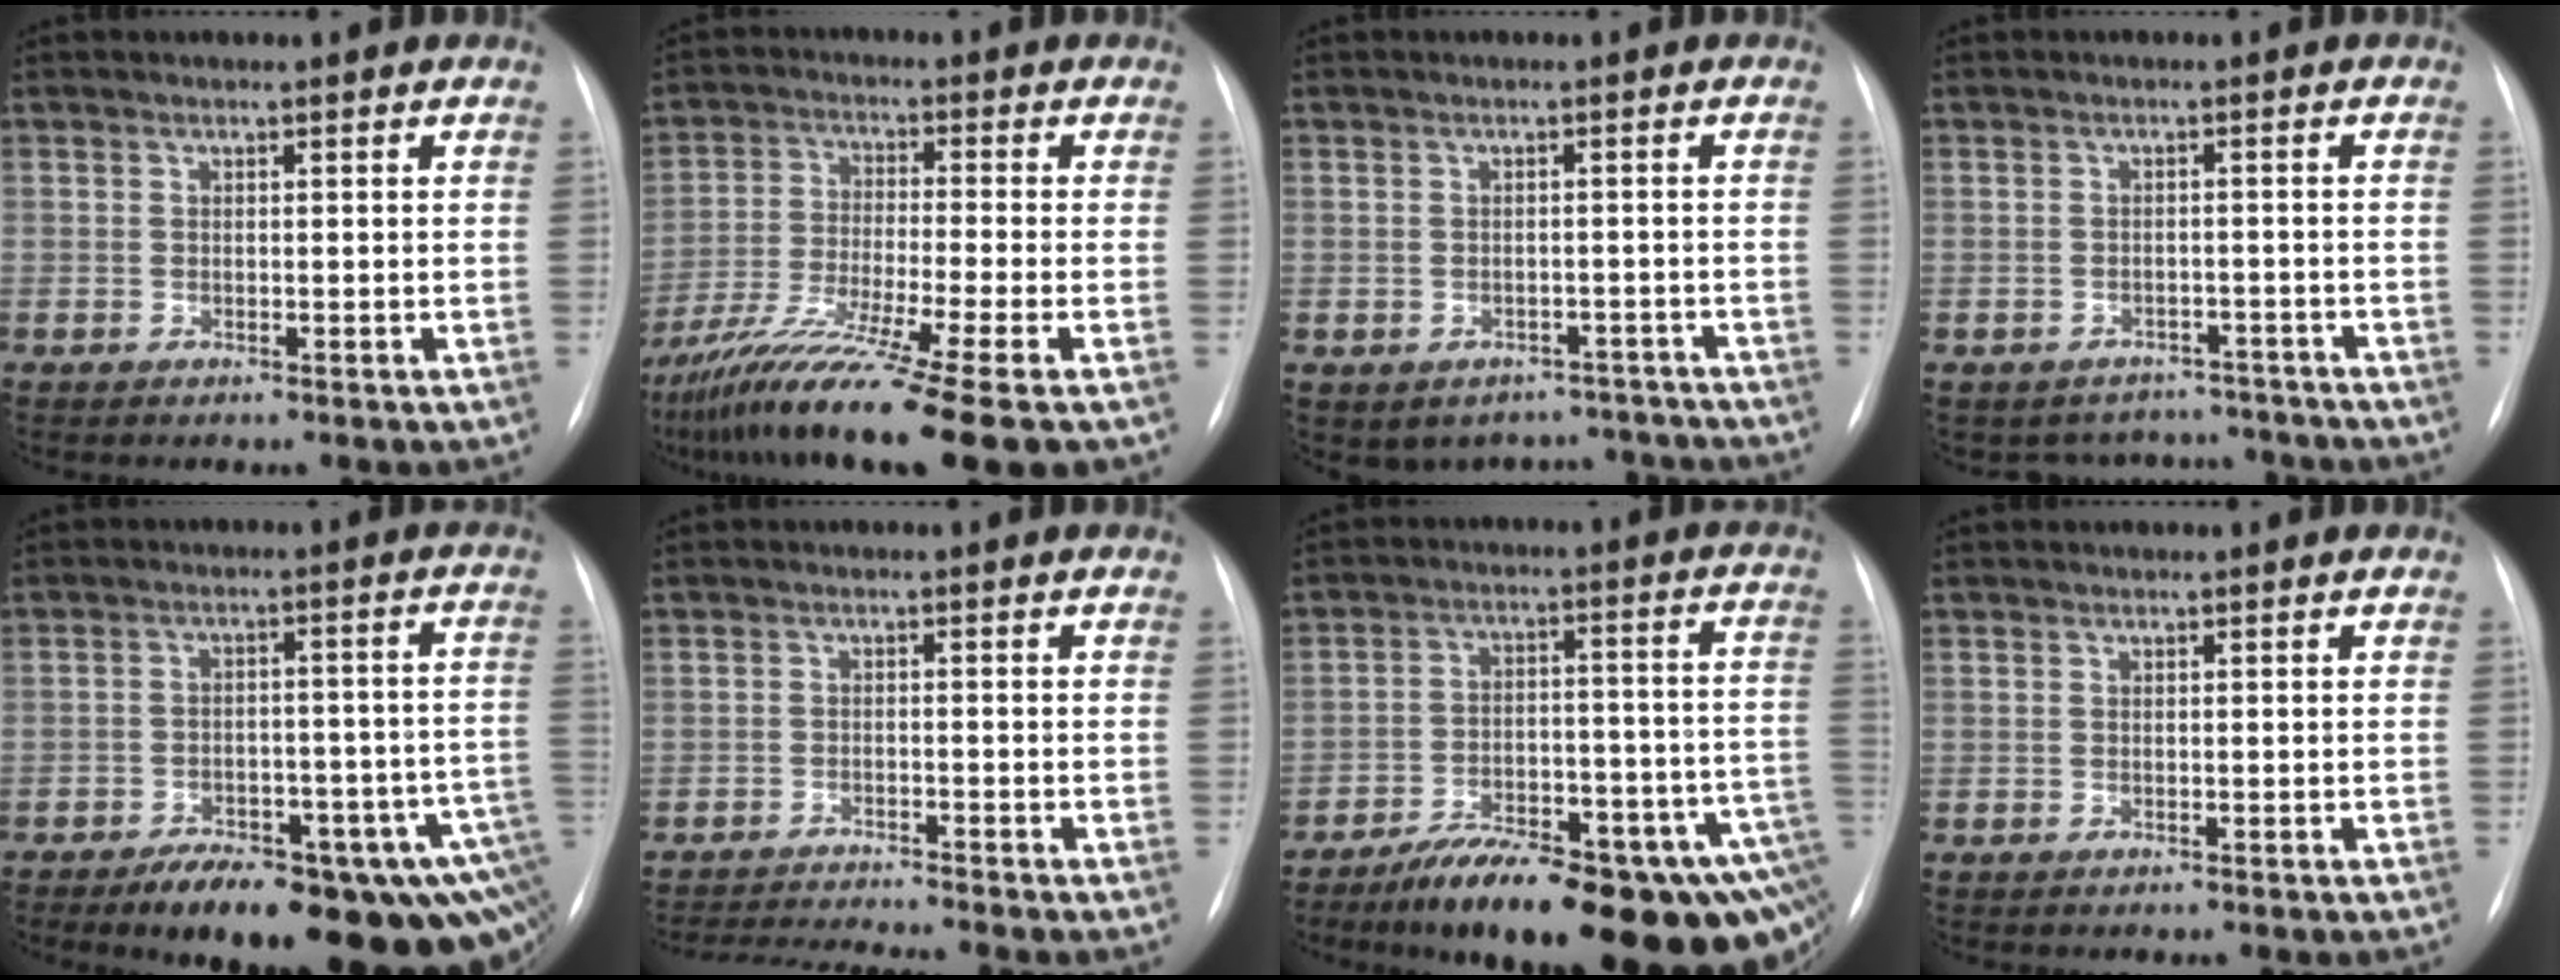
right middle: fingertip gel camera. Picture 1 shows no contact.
{"total": 15.3, "force": [-10.9, -1.4, 10.6], "torque": [-0.204, -0.056, -0.186]}
{"total": 7.7, "force": [-6.4, 4.3, 0.4], "torque": [0.006, 0.026, -0.068]}
{"total": 6.8, "force": [-6.1, 3.0, -0.5], "torque": [0.015, 0.023, -0.069]}
{"total": 19.8, "force": [-12.1, 6.0, 14.5], "torque": [-0.105, 0.035, -0.147]}
{"total": 7.1, "force": [-6.6, -1.6, 1.9], "torque": [-0.033, -0.016, -0.110]}
{"total": 23.6, "force": [-15.7, 5.9, 16.6], "torque": [-0.142, 0.028, -0.219]}
{"total": 0.0}